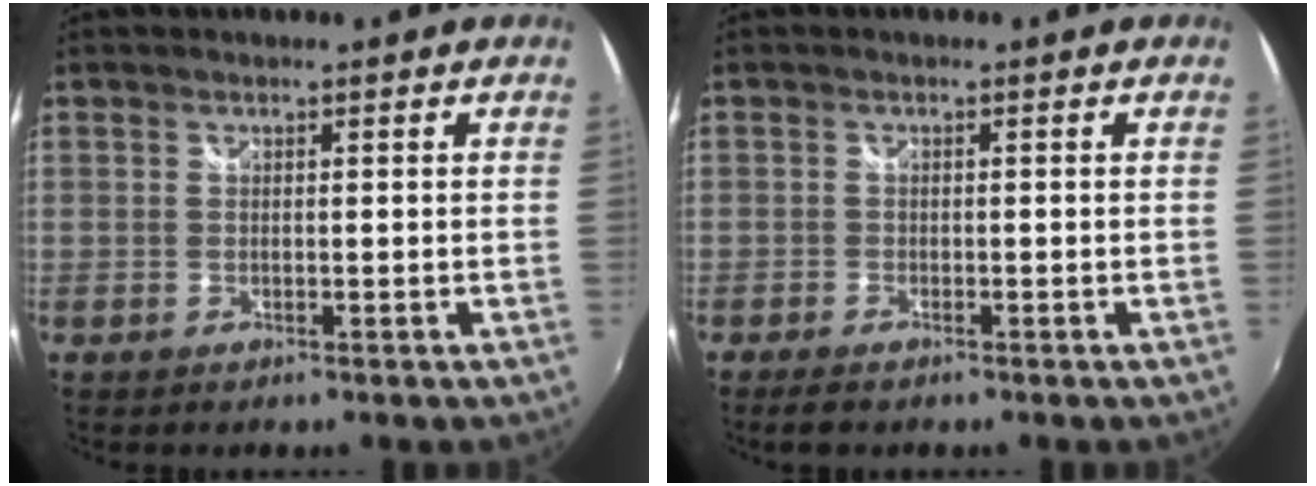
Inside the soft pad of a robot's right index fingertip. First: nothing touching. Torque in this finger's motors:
{"motor_torque": [0.17, -0.14, 0.10, 0.01]}